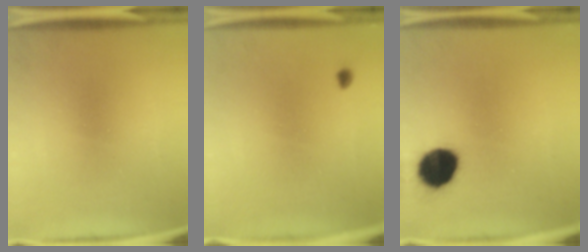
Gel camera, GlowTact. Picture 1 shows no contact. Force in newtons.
{"total": 0.8}
{"total": 11.9}